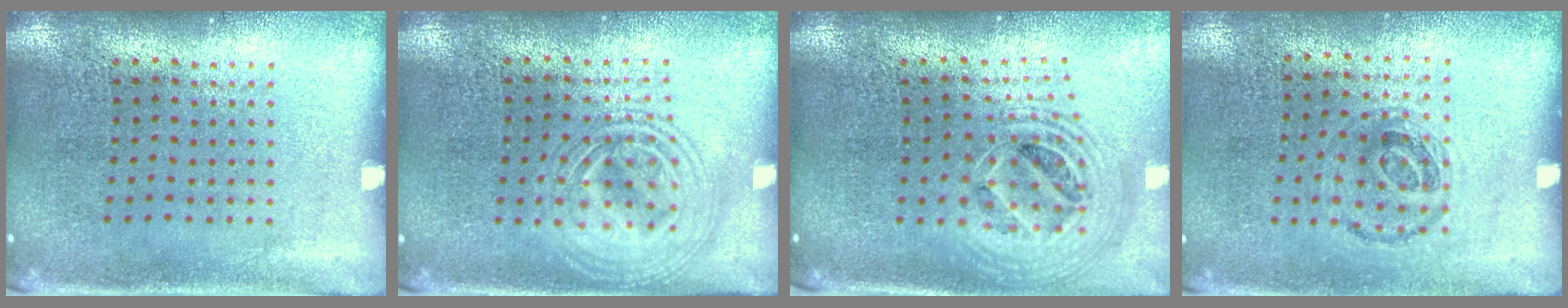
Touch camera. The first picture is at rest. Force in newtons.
{"total": 2.4, "press": 2.4, "slide": 0.2}
{"total": 2.2, "press": 1.8, "slide": 1.3}
{"total": 0.9, "press": 0.7, "slide": 0.5}